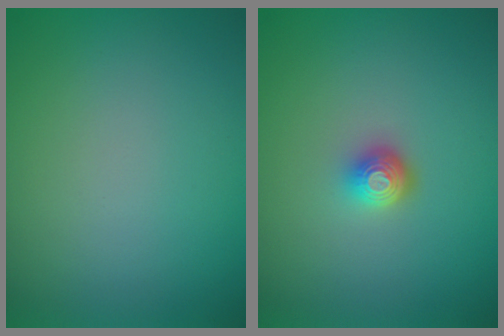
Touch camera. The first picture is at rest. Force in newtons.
{"total": 2.0, "press": 1.5, "slide": 1.3}